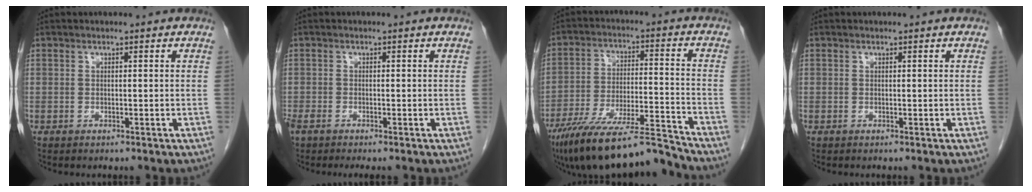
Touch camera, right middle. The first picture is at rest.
{"total": 4.1, "force": [-3.2, 1.3, 2.1], "torque": [-0.038, -0.011, -0.050]}
{"total": 16.5, "force": [-14.5, 0.5, 7.7], "torque": [-0.134, 0.003, -0.252]}
{"total": 0.0}